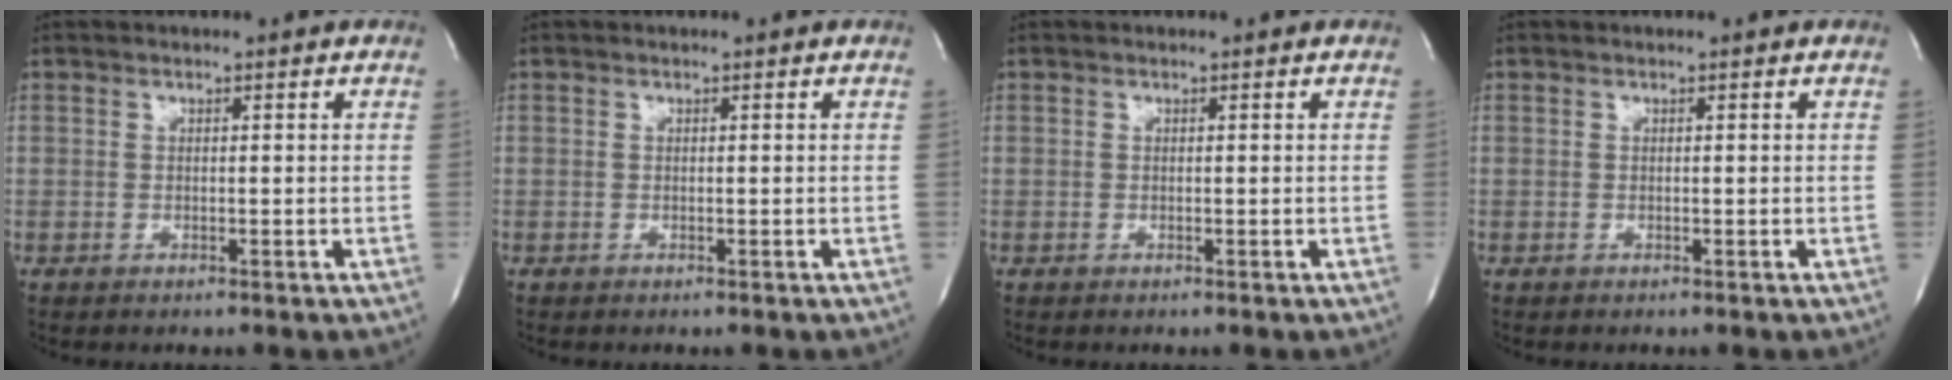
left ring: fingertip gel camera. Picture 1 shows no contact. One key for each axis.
{"total": 0.0}
{"total": 0.0}
{"total": 0.0}